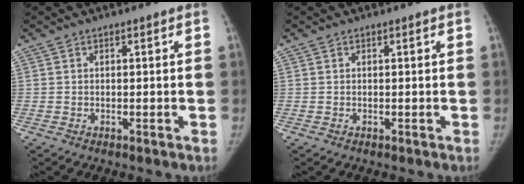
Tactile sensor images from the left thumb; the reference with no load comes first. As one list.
[{"total": 0.0}]